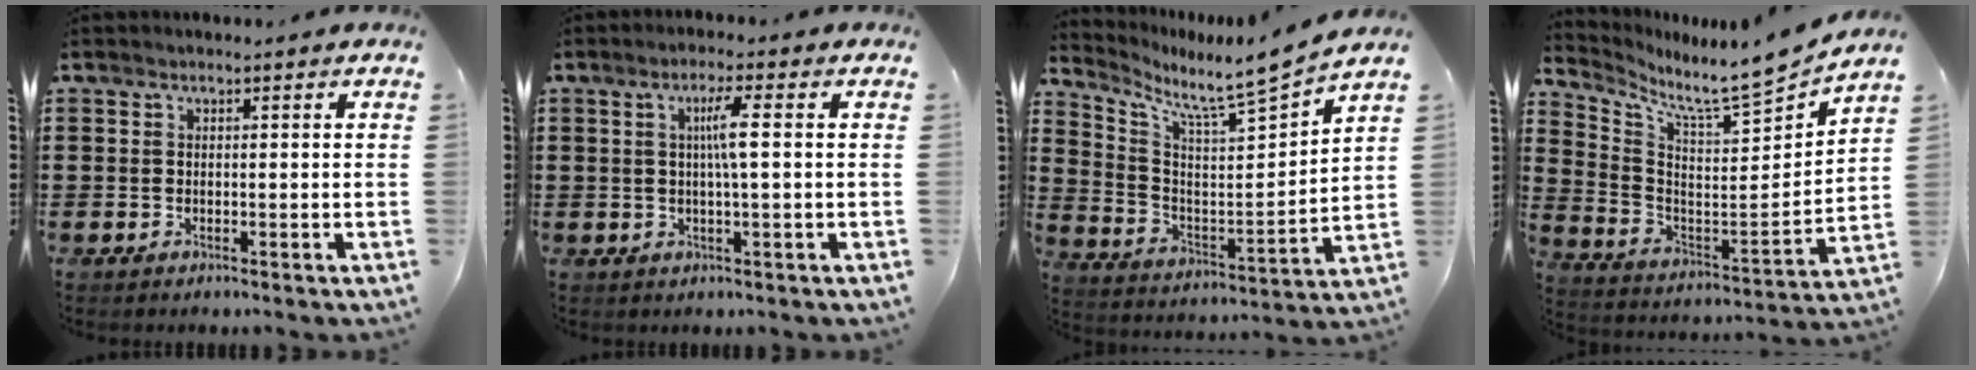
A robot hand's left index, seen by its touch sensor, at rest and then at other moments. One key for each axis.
{"total": 4.1, "fx": 0.6, "fy": 0.1, "fz": 4.0, "tx": -0.078, "ty": 0.002, "tz": 0.006}
{"total": 6.5, "fx": 6.0, "fy": -0.4, "fz": 2.5, "tx": -0.073, "ty": -0.060, "tz": 0.086}
{"total": 6.8, "fx": 6.6, "fy": -0.5, "fz": 1.9, "tx": -0.069, "ty": -0.072, "tz": 0.099}